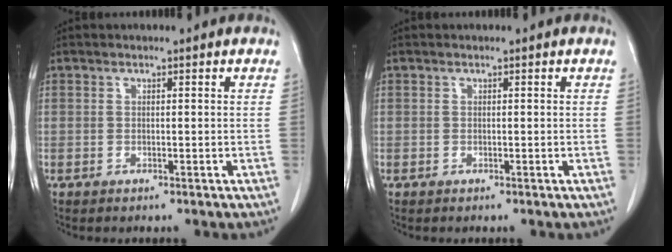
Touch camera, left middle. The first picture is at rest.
{"total": 0.0}